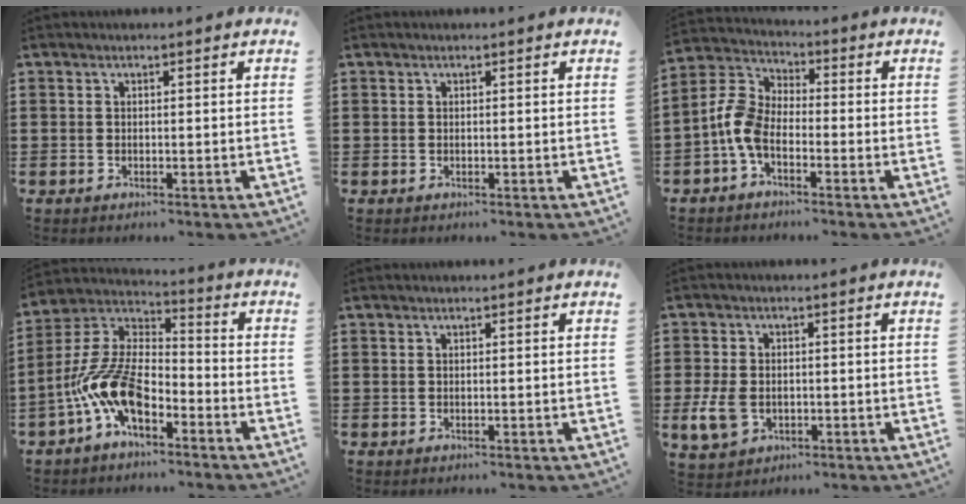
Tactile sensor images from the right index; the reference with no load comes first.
{"total": 0.0}
{"total": 6.6, "force": [-2.7, 3.8, 4.6], "torque": [-0.137, -0.005, -0.064]}
{"total": 12.4, "force": [-6.0, 5.6, 9.3], "torque": [-0.232, -0.008, -0.124]}
{"total": 0.0}
{"total": 4.7, "force": [-1.2, 3.5, 2.9], "torque": [-0.083, -0.004, -0.028]}